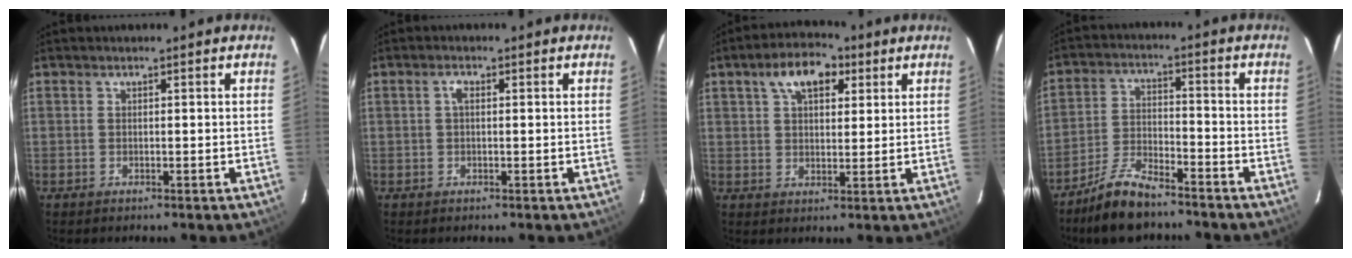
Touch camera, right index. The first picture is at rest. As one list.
[{"total": 1.4, "force": [0.2, 0.7, 1.2], "torque": [-0.024, 0.007, 0.001]}, {"total": 8.5, "force": [4.0, 4.7, 5.8], "torque": [-0.098, 0.030, 0.067]}, {"total": 9.5, "force": [-8.0, 2.5, 4.6], "torque": [-0.107, 0.003, -0.150]}]